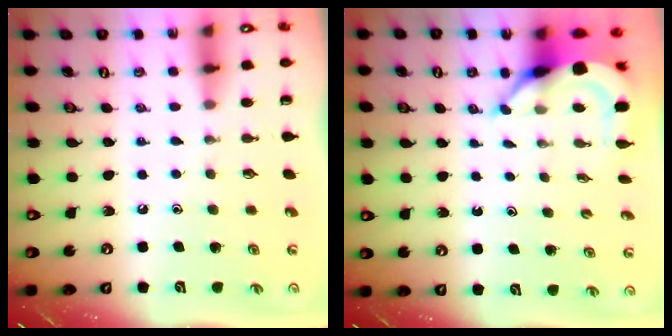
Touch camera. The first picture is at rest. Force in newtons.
{"total": 6.0, "press": 6.0, "slide": 0.5}